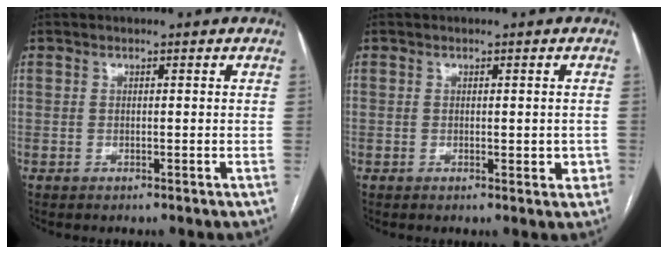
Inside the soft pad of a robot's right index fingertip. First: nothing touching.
{"total": 2.4, "force": [-0.2, 1.3, 2.1], "torque": [-0.024, 0.003, 0.003]}